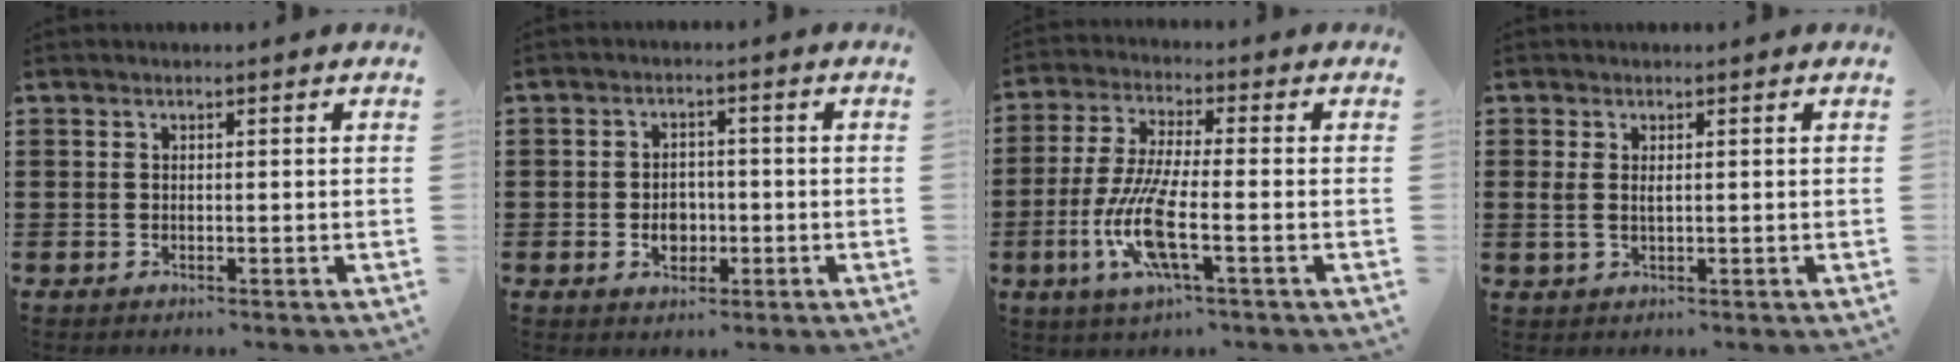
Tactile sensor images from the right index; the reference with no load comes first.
{"total": 3.6, "force": [-0.9, 2.8, 2.1], "torque": [-0.037, 0.001, -0.020]}
{"total": 10.5, "force": [-3.4, 2.6, 9.6], "torque": [-0.217, -0.019, -0.070]}
{"total": 1.8, "force": [0.3, 0.8, 1.5], "torque": [-0.032, 0.004, 0.005]}